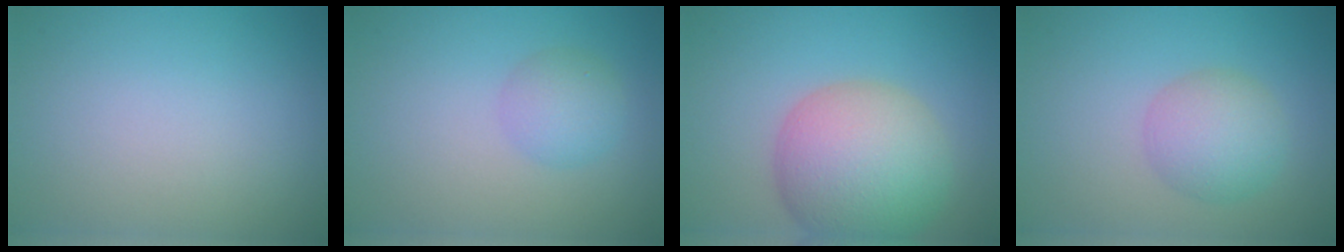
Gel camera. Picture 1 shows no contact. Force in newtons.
{"total": 2.4, "press": 2.4, "slide": 0.0}
{"total": 8.9, "press": 8.8, "slide": 0.5}
{"total": 3.8, "press": 3.8, "slide": 0.2}